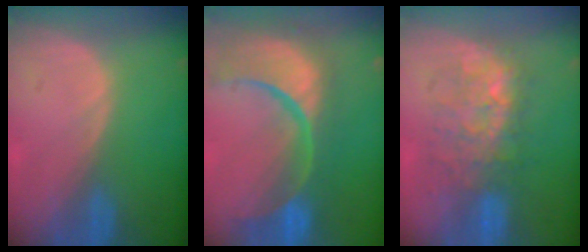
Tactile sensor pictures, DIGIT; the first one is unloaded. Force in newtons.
{"total": 14.6, "press": 11.6, "slide": 8.9}
{"total": 8.5, "press": 8.5, "slide": 0.3}